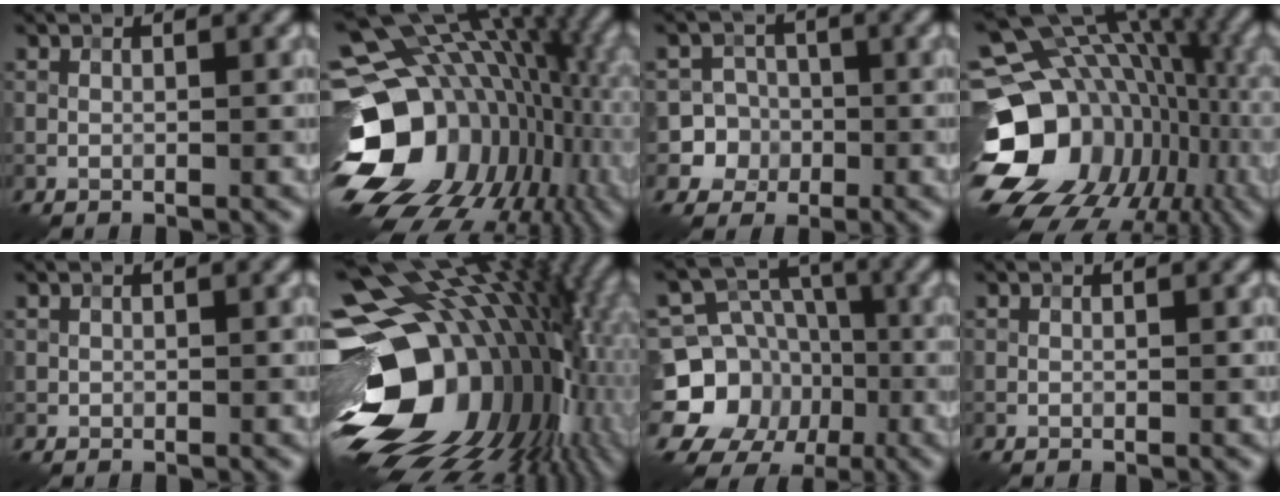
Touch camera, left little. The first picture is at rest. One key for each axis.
{"total": 20.3, "fx": -3.3, "fy": 15.1, "fz": 13.2, "tx": -0.233, "ty": -0.011, "tz": -0.027}
{"total": 5.3, "fx": -1.7, "fy": 5.0, "fz": 0.4, "tx": 0.024, "ty": 0.008, "tz": -0.040}
{"total": 20.4, "fx": -4.9, "fy": 16.3, "fz": 11.2, "tx": -0.178, "ty": -0.008, "tz": -0.072}
{"total": 0.0}
{"total": 20.8, "fx": -1.0, "fy": 14.3, "fz": 15.0, "tx": -0.310, "ty": -0.048, "tz": 0.006}
{"total": 12.1, "fx": -3.5, "fy": 10.8, "fz": 4.1, "tx": -0.080, "ty": -0.018, "tz": -0.083}
{"total": 0.0}